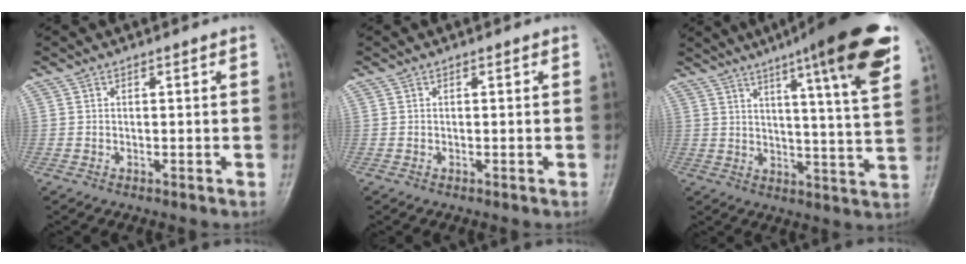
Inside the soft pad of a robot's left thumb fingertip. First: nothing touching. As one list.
[{"total": 0.0}, {"total": 20.9, "force": [12.3, 2.1, 16.8], "torque": [-0.223, -0.038, 0.161]}]